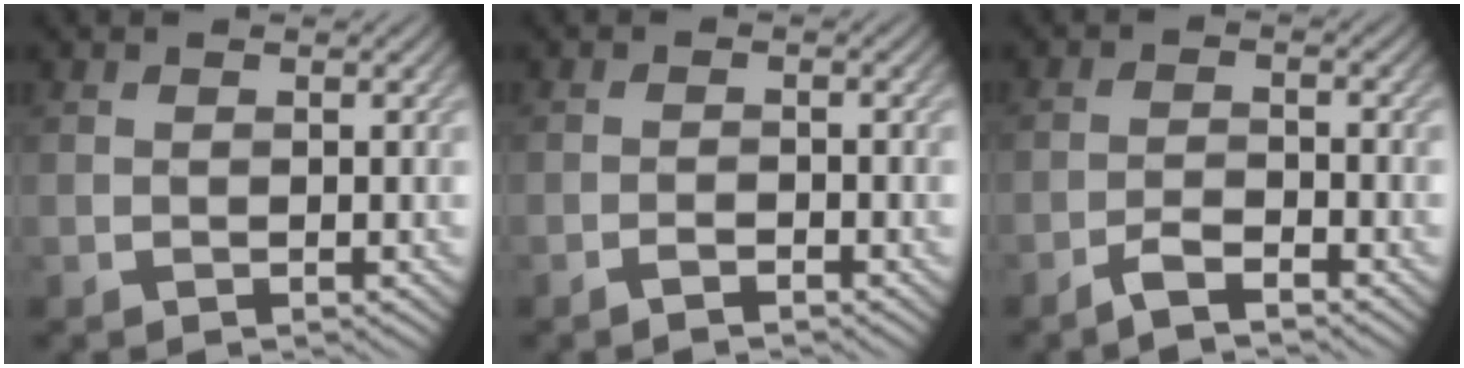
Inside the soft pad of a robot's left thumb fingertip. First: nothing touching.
{"total": 1.6, "force": [-1.3, 0.2, 0.9], "torque": [-0.015, 0.002, -0.027]}
{"total": 3.2, "force": [-2.5, 0.5, 1.8], "torque": [-0.037, 0.003, -0.054]}